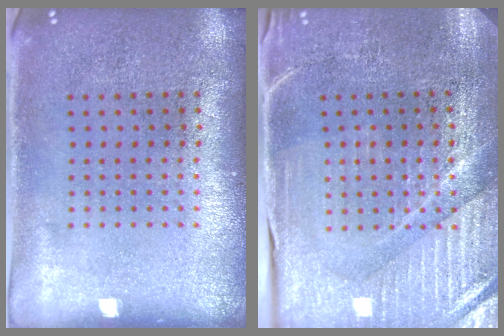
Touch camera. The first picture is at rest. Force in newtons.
{"total": 3.8, "press": 3.8, "slide": 0.7}